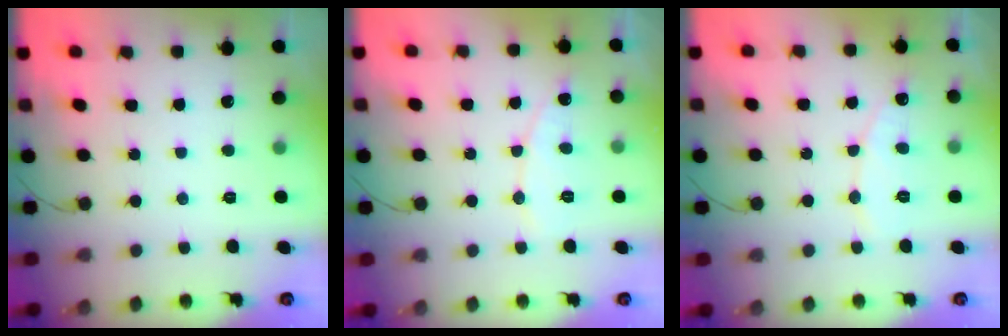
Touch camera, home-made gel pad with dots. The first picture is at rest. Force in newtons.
{"total": 6.8, "press": 6.8, "slide": 0.5}
{"total": 6.5, "press": 6.5, "slide": 0.5}